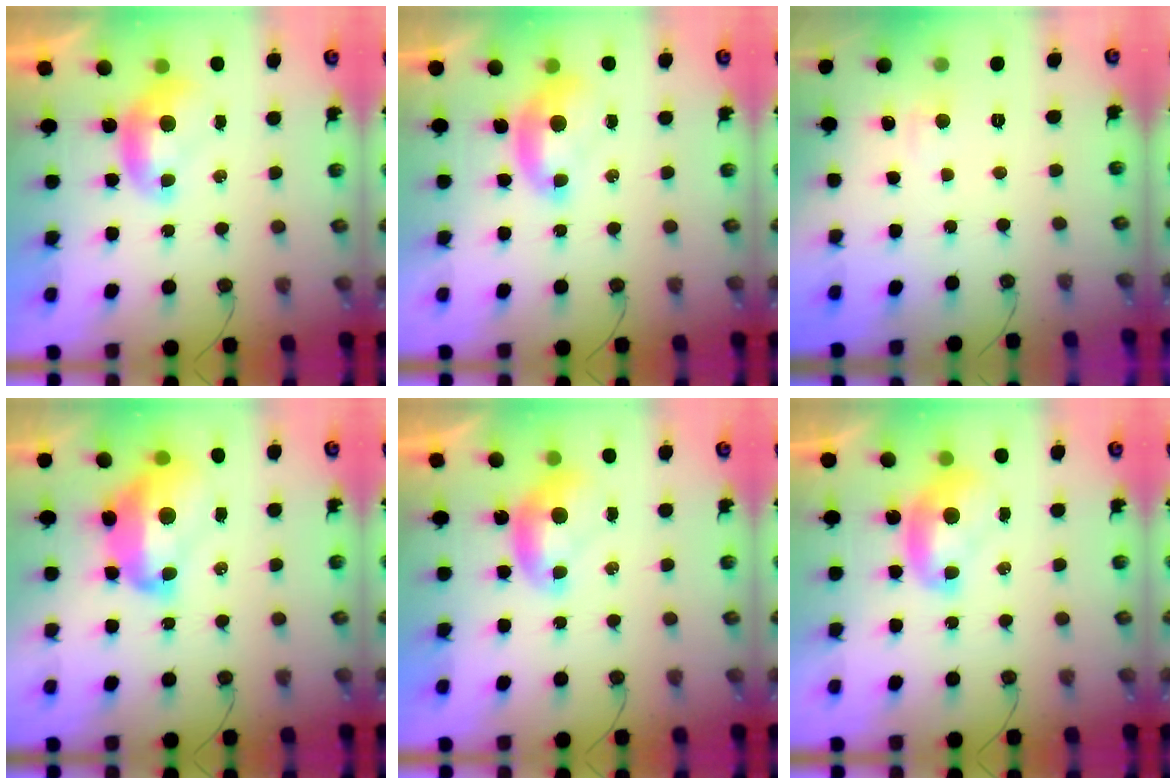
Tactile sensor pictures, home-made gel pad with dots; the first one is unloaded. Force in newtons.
{"total": 1.7, "press": 1.6, "slide": 0.6}
{"total": 2.7, "press": 2.7, "slide": 0.3}
{"total": 9.5, "press": 9.4, "slide": 1.3}
{"total": 0.0}
{"total": 1.7, "press": 1.7, "slide": 0.2}